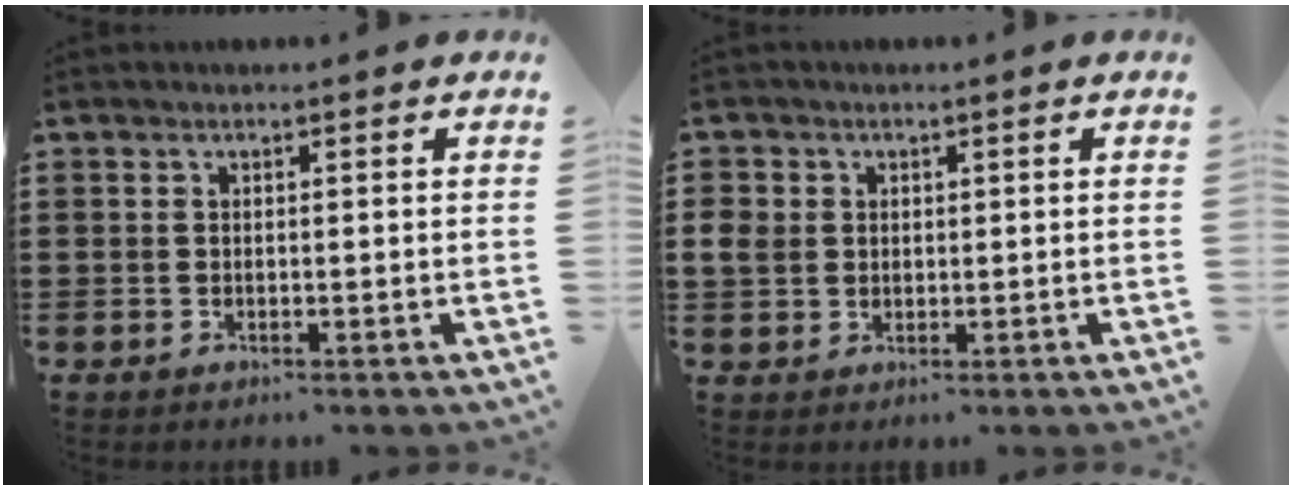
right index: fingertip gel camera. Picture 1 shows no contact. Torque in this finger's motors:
{"motor_torque": [0.79, 0.32, 0.05, 0.05]}